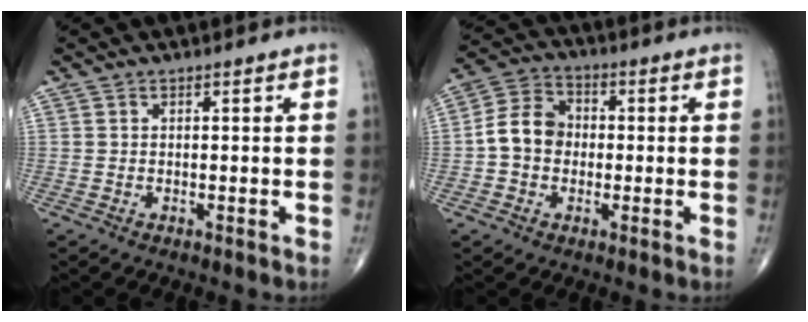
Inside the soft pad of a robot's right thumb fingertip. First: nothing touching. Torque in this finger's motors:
{"motor_torque": [-0.04, 0.08, 1.02, -0.11, 0.08]}